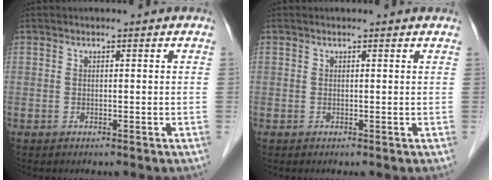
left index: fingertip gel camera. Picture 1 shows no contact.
{"total": 1.7, "force": [1.6, 0.3, 0.3], "torque": [-0.014, 0.014, 0.012]}